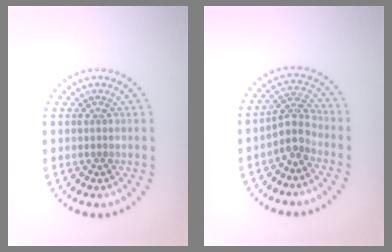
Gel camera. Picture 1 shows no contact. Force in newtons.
{"total": 2.7, "press": 2.1, "slide": 1.7}